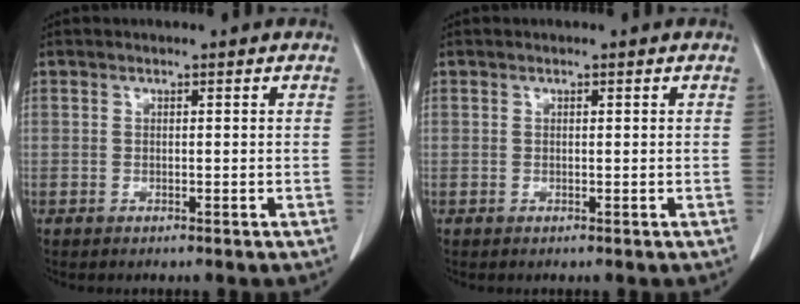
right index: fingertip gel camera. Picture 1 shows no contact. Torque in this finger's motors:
{"motor_torque": [-0.11, 0.08, -0.02, -0.01]}